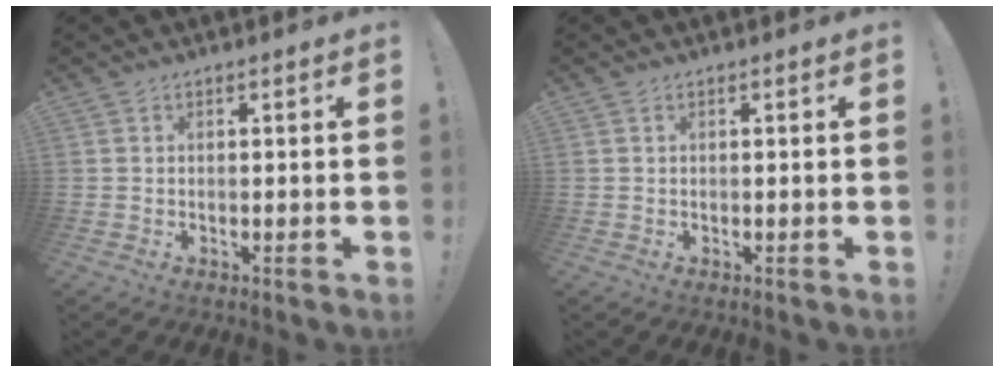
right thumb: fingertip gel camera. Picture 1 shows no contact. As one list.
[{"total": 0.0}]